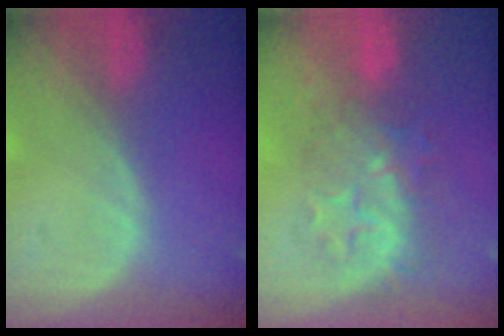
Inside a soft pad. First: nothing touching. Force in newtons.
{"total": 8.3, "press": 7.8, "slide": 3.0}